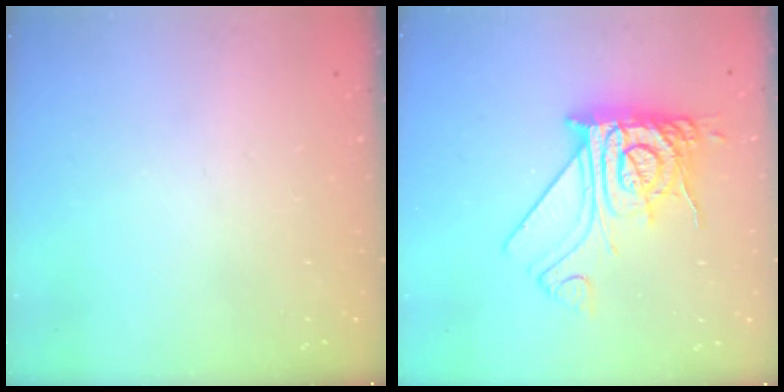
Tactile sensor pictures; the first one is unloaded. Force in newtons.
{"total": 15.8, "press": 15.7, "slide": 1.4}